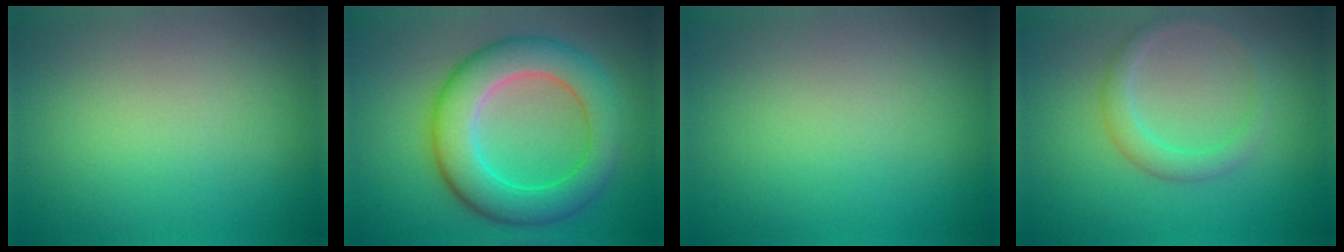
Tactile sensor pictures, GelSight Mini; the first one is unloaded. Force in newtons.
{"total": 7.9, "press": 7.9, "slide": 0.1}
{"total": 0.0}
{"total": 2.2, "press": 2.2, "slide": 0.1}